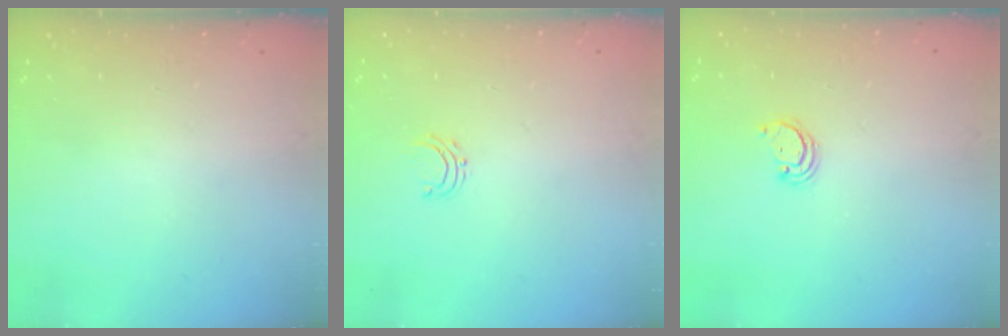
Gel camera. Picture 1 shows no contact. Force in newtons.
{"total": 3.7, "press": 3.7, "slide": 0.3}
{"total": 2.2, "press": 2.2, "slide": 0.2}